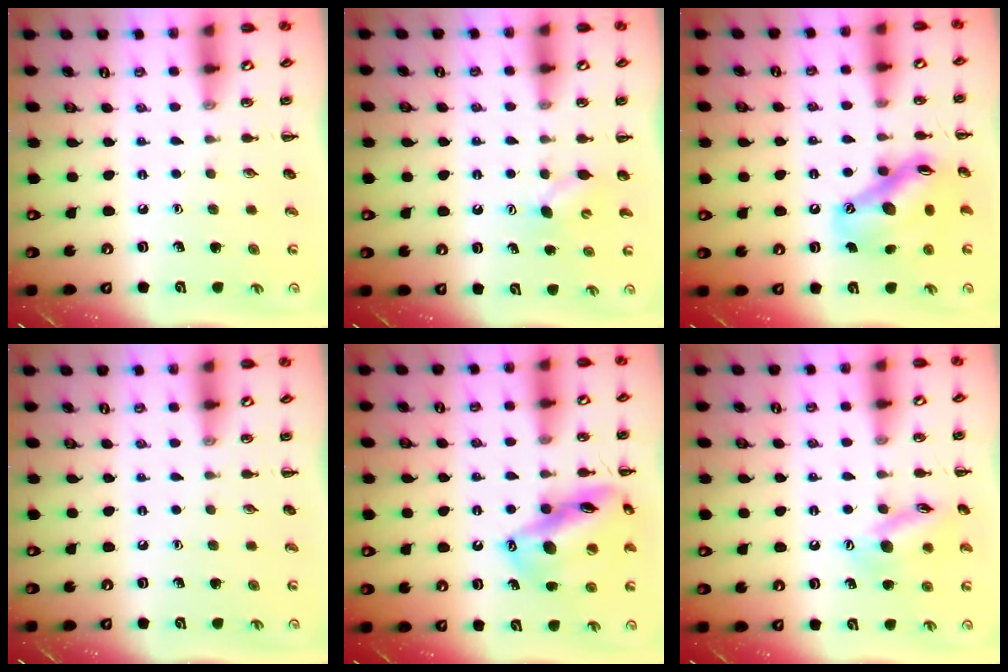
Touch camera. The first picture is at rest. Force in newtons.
{"total": 4.7, "press": 4.6, "slide": 1.1}
{"total": 15.3, "press": 14.9, "slide": 3.4}
{"total": 0.0}
{"total": 16.9, "press": 16.5, "slide": 4.0}
{"total": 12.5, "press": 12.3, "slide": 2.0}